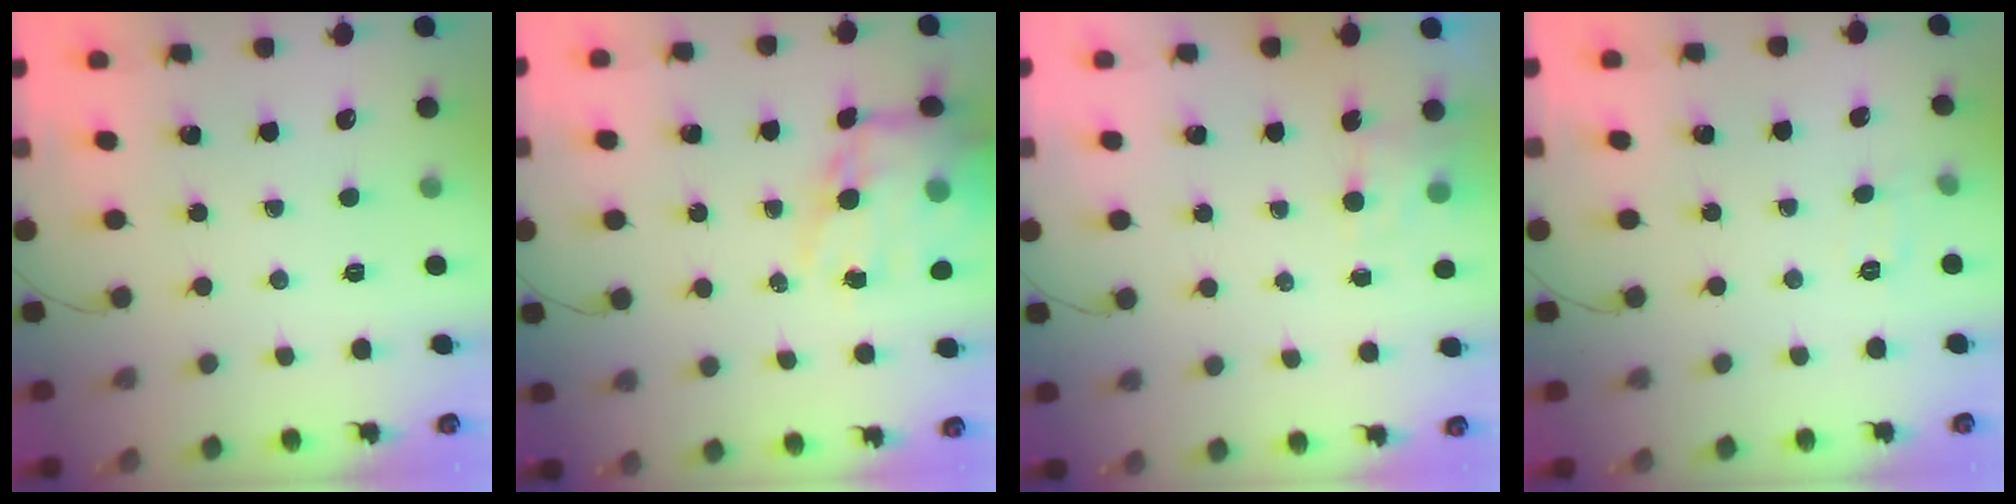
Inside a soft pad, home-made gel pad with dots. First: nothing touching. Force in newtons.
{"total": 18.7, "press": 18.2, "slide": 4.2}
{"total": 4.4, "press": 4.2, "slide": 1.2}
{"total": 5.7, "press": 5.5, "slide": 1.5}